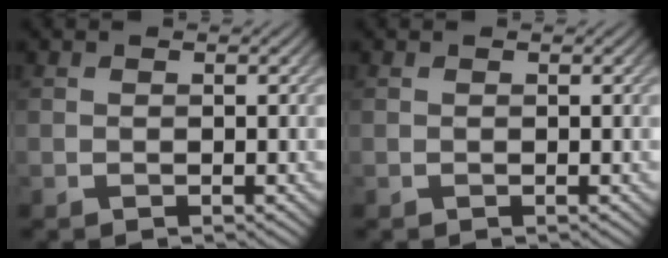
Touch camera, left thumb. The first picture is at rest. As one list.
[{"total": 0.0}]